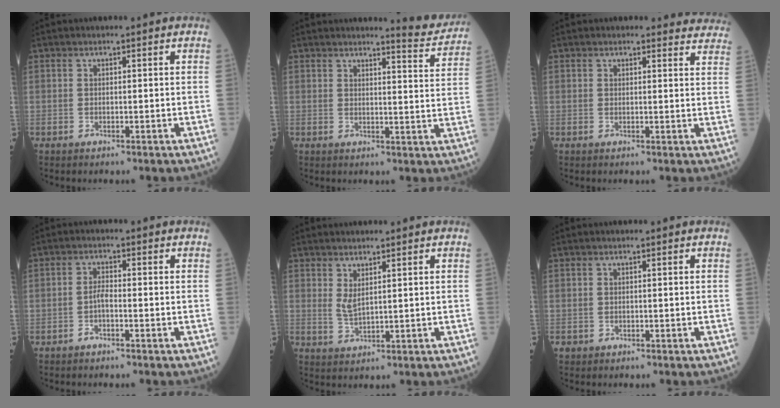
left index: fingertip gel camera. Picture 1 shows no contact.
{"total": 5.5, "force": [5.5, -0.2, 0.6], "torque": [-0.015, -0.035, 0.053]}
{"total": 7.2, "force": [7.0, 1.9, -0.1], "torque": [0.042, -0.020, 0.038]}
{"total": 1.9, "force": [-1.0, 0.4, 1.6], "torque": [-0.030, 0.002, -0.021]}
{"total": 2.1, "force": [1.0, 0.5, 1.8], "torque": [-0.046, -0.002, 0.028]}
{"total": 1.1, "force": [-0.5, 0.9, 0.5], "torque": [-0.015, 0.001, -0.005]}